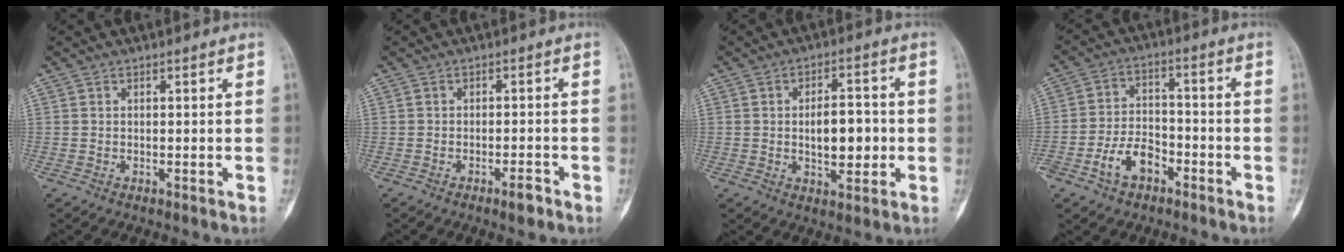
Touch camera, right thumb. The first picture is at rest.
{"total": 2.6, "force": [-1.7, 0.8, 1.8], "torque": [-0.028, 0.009, -0.026]}
{"total": 8.5, "force": [-0.5, 4.3, 7.3], "torque": [-0.089, 0.006, -0.005]}
{"total": 8.2, "force": [-4.2, 5.2, 4.8], "torque": [-0.075, 0.034, -0.074]}